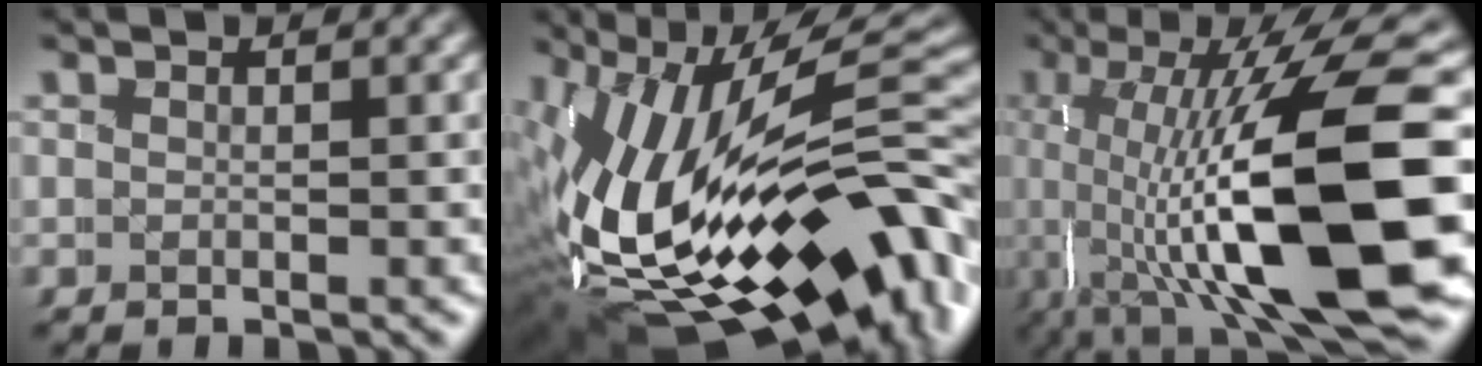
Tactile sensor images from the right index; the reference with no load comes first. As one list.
[{"total": 17.2, "force": [-5.3, 8.3, 14.2], "torque": [-0.237, -0.034, -0.051]}, {"total": 16.0, "force": [-1.3, 5.4, 15.0], "torque": [-0.231, -0.012, -0.009]}]